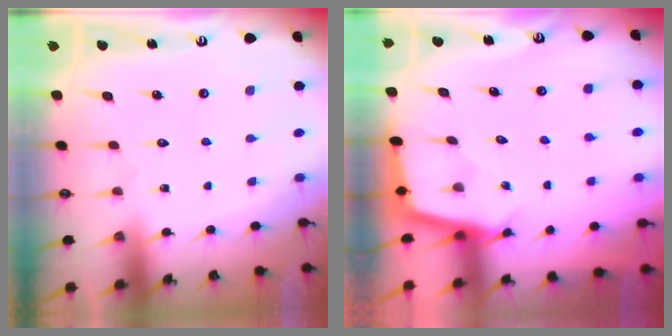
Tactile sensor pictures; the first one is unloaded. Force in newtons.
{"total": 2.5, "press": 2.5, "slide": 0.2}